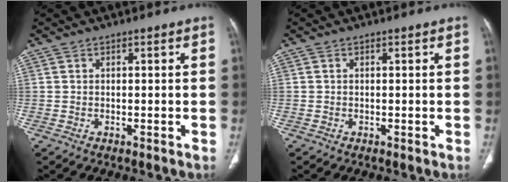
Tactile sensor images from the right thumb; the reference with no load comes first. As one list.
[{"total": 0.0}]